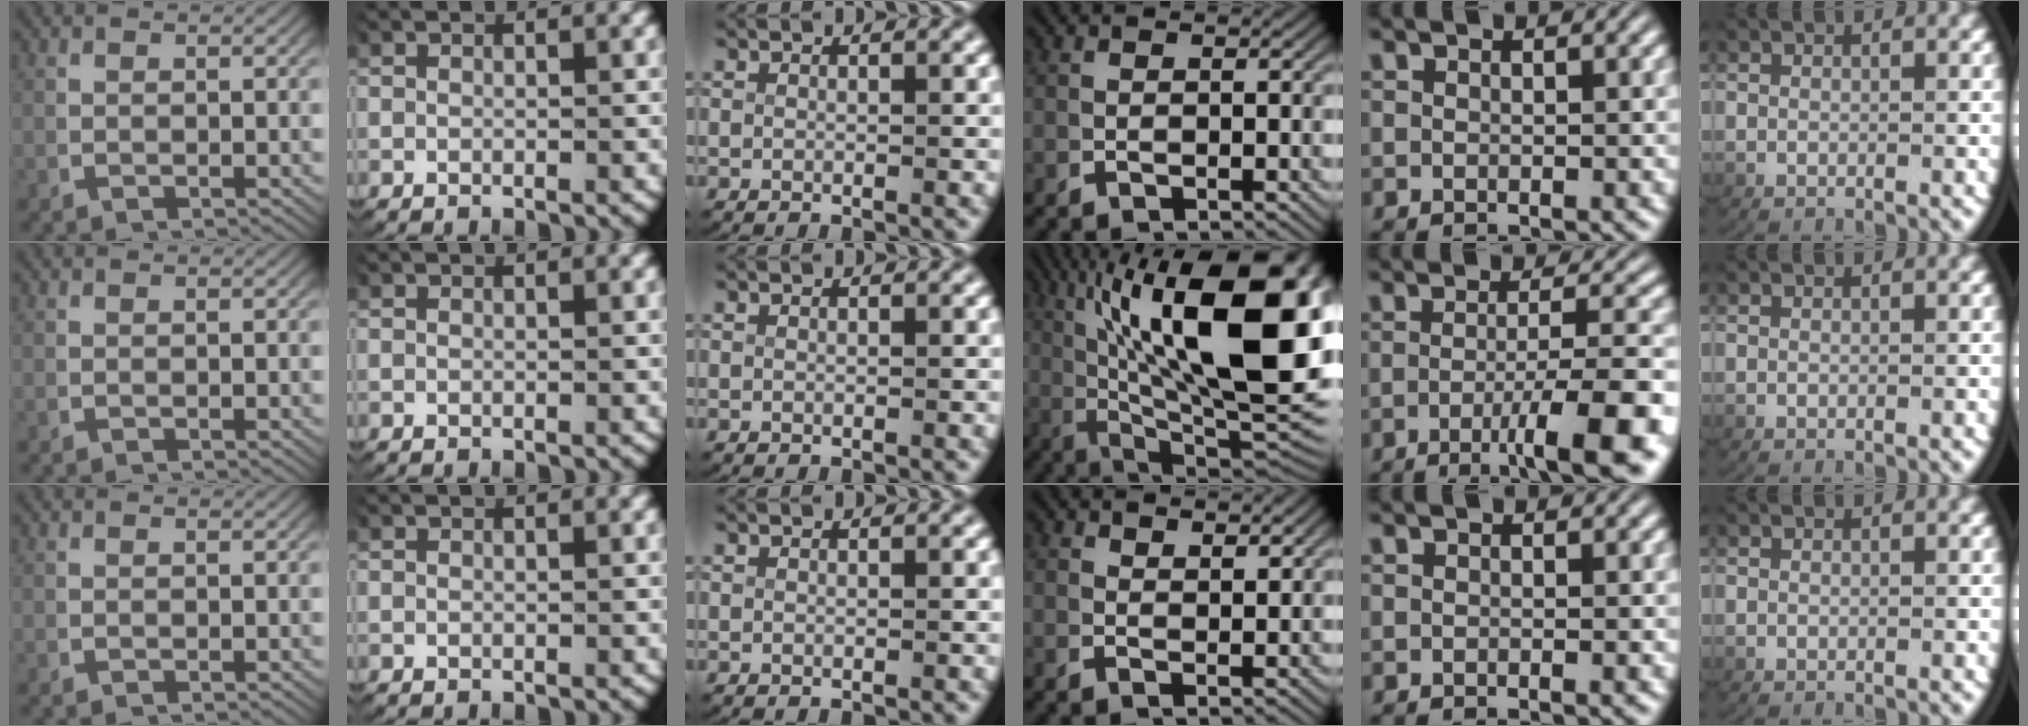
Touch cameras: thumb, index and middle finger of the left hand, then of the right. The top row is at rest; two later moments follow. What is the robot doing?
{"motion": "lift_and_place", "object": "plastic wrap"}